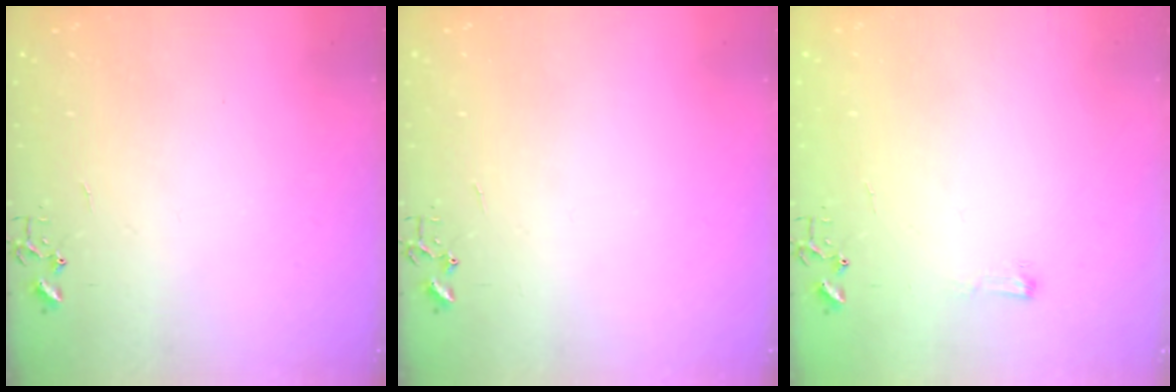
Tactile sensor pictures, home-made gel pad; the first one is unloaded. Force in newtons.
{"total": 0.0}
{"total": 4.1, "press": 4.1, "slide": 0.6}